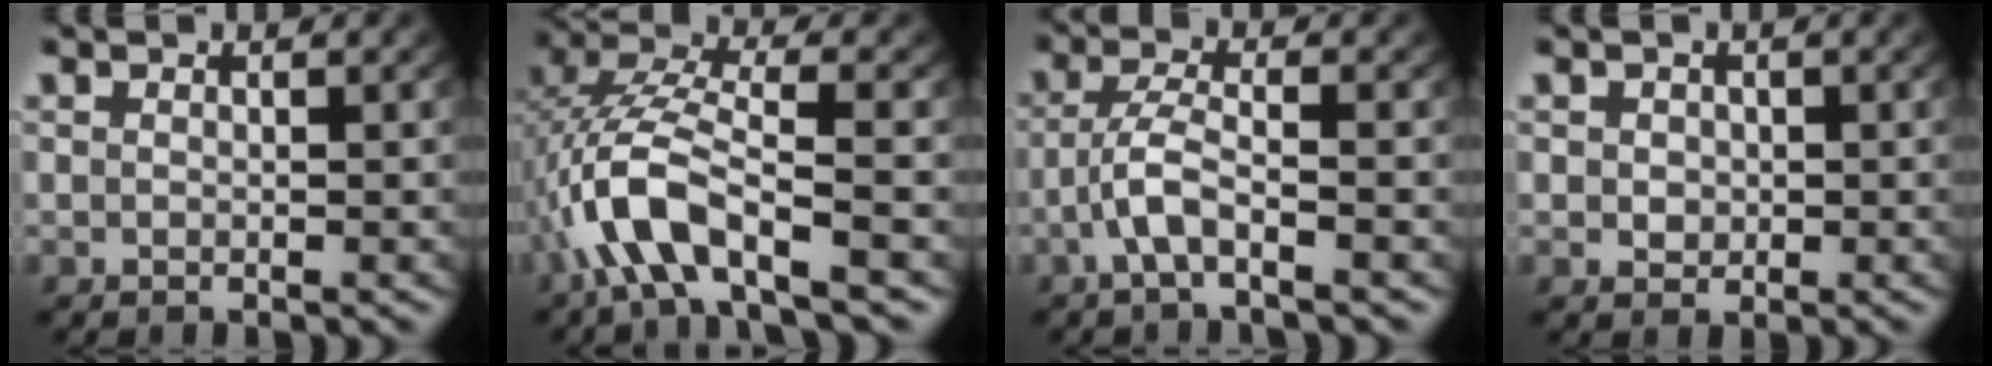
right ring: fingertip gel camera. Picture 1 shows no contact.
{"total": 6.1, "force": [-1.3, 3.1, 5.1], "torque": [-0.141, -0.018, -0.013]}
{"total": 2.9, "force": [-1.6, 0.5, 2.4], "torque": [-0.059, -0.008, -0.023]}
{"total": 1.7, "force": [0.1, 1.6, 0.7], "torque": [-0.015, -0.009, 0.008]}